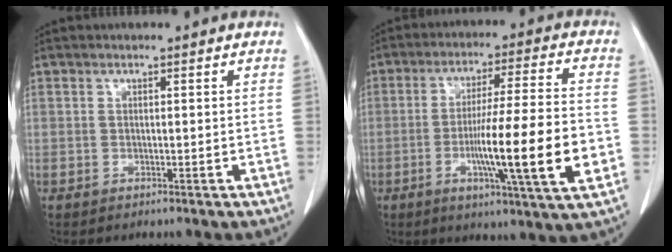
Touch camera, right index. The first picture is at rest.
{"total": 16.3, "force": [-3.9, 0.1, 15.8], "torque": [-0.253, -0.012, -0.066]}